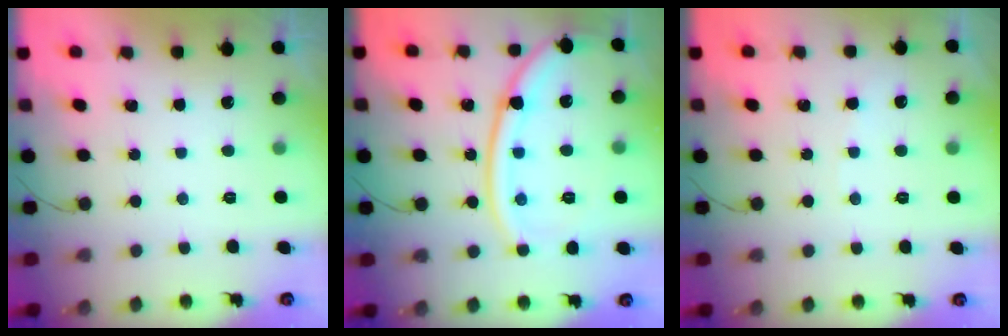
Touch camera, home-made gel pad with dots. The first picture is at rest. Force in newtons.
{"total": 16.4, "press": 16.3, "slide": 1.5}
{"total": 2.0, "press": 2.0, "slide": 0.3}